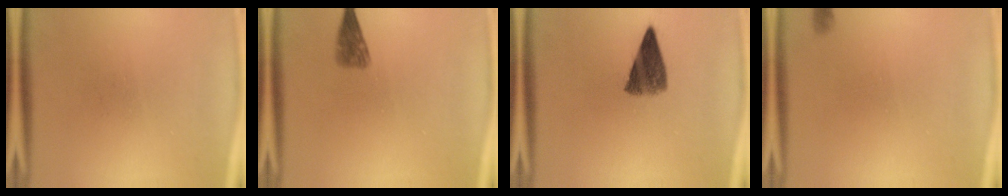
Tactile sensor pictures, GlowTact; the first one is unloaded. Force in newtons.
{"total": 2.5}
{"total": 6.8}
{"total": 0.7}